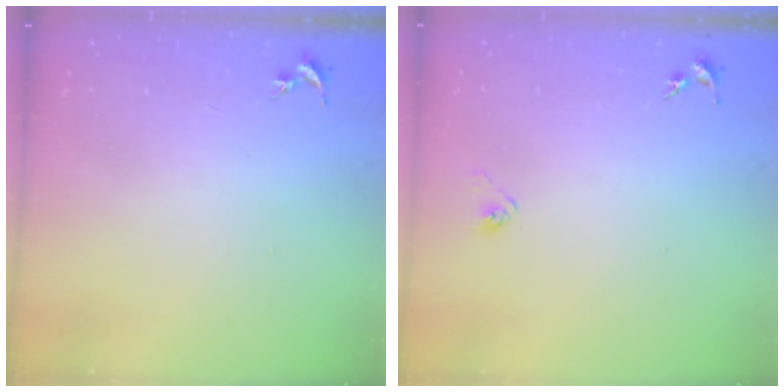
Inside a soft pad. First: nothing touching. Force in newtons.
{"total": 4.0, "press": 4.0, "slide": 0.8}